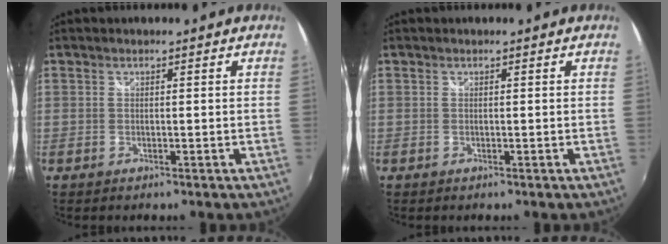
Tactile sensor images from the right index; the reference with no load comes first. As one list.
[{"total": 0.0}]